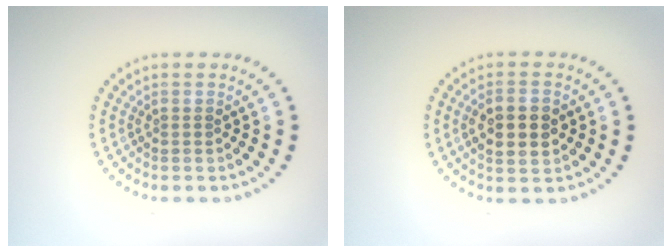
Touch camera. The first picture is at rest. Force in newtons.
{"total": 3.5, "press": 3.5, "slide": 0.3}